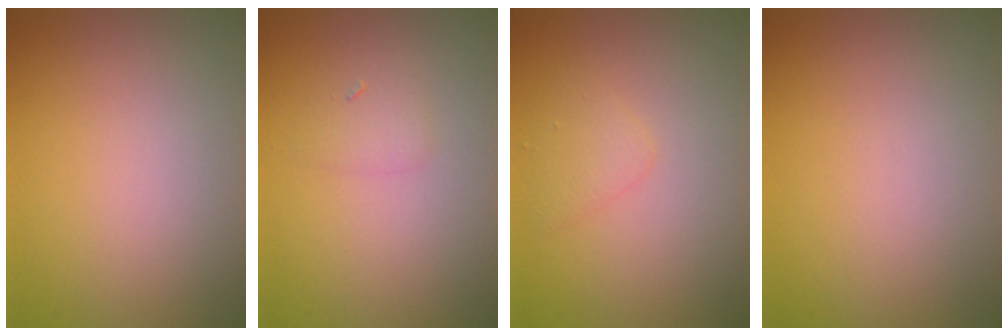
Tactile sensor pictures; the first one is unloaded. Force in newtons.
{"total": 1.2, "press": 1.2, "slide": 0.1}
{"total": 1.5, "press": 1.5, "slide": 0.0}
{"total": 0.0}